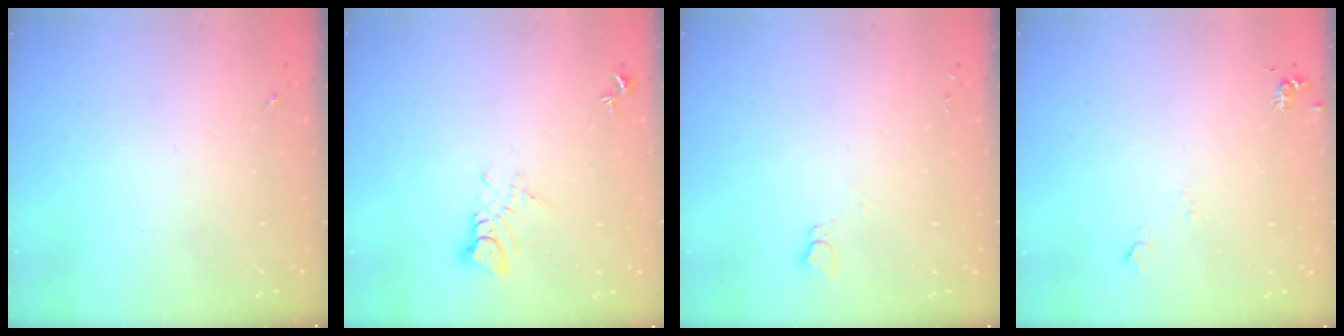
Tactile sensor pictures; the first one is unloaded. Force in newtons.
{"total": 4.4, "press": 4.4, "slide": 0.3}
{"total": 2.7, "press": 2.7, "slide": 0.3}
{"total": 5.5, "press": 5.5, "slide": 0.7}